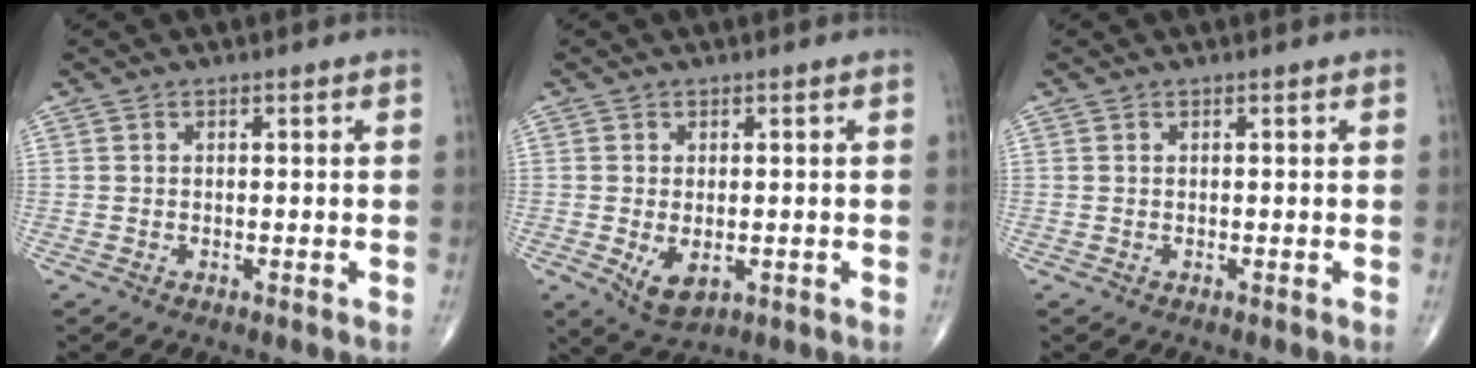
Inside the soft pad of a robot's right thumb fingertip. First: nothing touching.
{"total": 5.0, "force": [-1.0, 2.8, 4.0], "torque": [-0.062, -0.012, -0.006]}
{"total": 0.0}